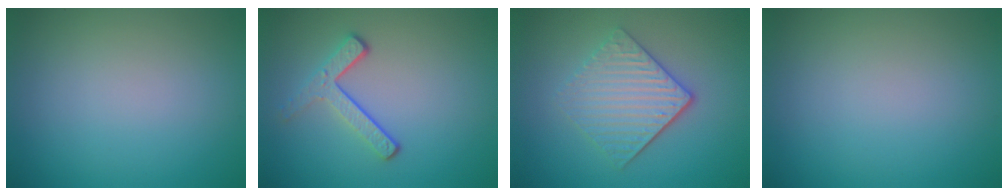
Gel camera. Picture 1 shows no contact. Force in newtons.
{"total": 3.0, "press": 2.2, "slide": 2.0}
{"total": 4.1, "press": 3.4, "slide": 2.3}
{"total": 0.0}